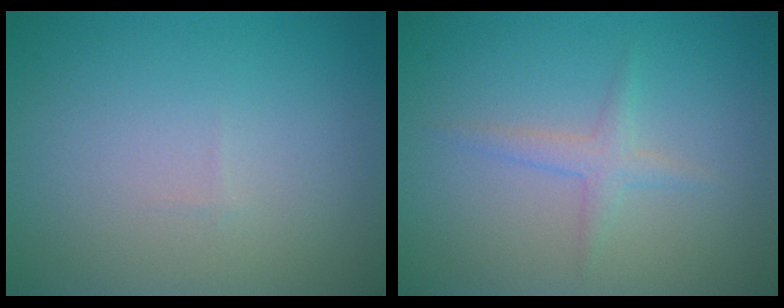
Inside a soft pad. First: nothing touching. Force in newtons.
{"total": 1.6, "press": 1.6, "slide": 0.0}